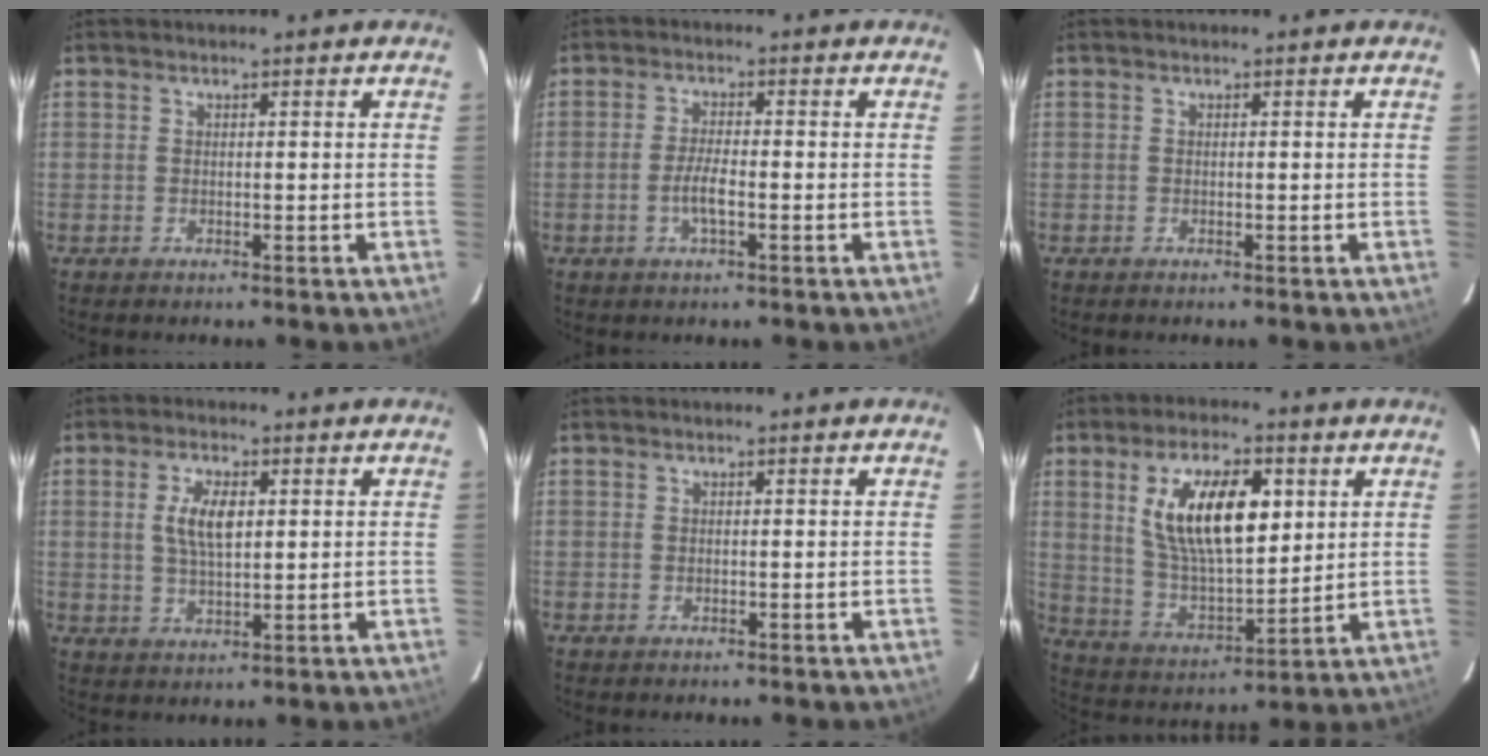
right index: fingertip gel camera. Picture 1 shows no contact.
{"total": 3.6, "force": [-1.4, 0.7, 3.3], "torque": [-0.067, -0.003, -0.027]}
{"total": 0.0}
{"total": 5.9, "force": [1.3, 2.5, 5.2], "torque": [-0.098, 0.004, 0.026]}
{"total": 0.0}
{"total": 16.6, "force": [5.3, 7.1, 14.1], "torque": [-0.250, 0.009, 0.107]}